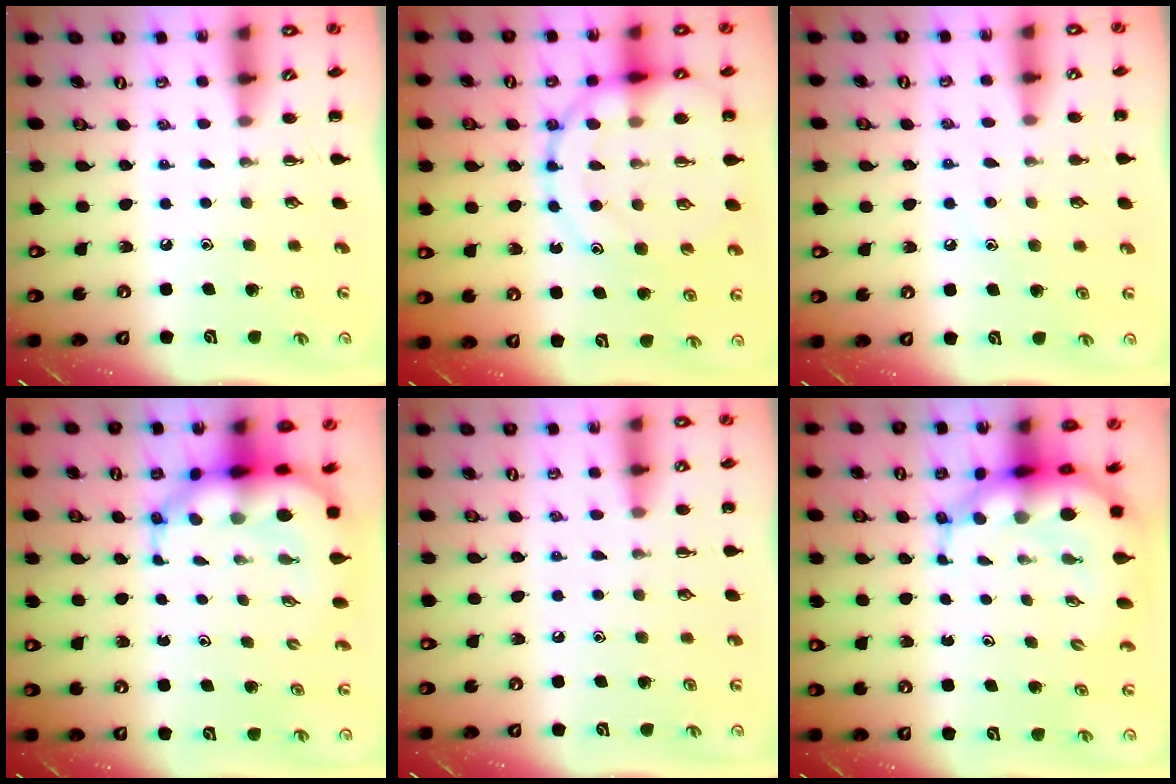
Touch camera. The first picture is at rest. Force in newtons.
{"total": 18.3, "press": 18.2, "slide": 2.1}
{"total": 7.6, "press": 7.4, "slide": 1.7}
{"total": 9.4, "press": 9.0, "slide": 2.6}
{"total": 7.0, "press": 6.6, "slide": 2.4}
{"total": 9.3, "press": 8.9, "slide": 2.8}